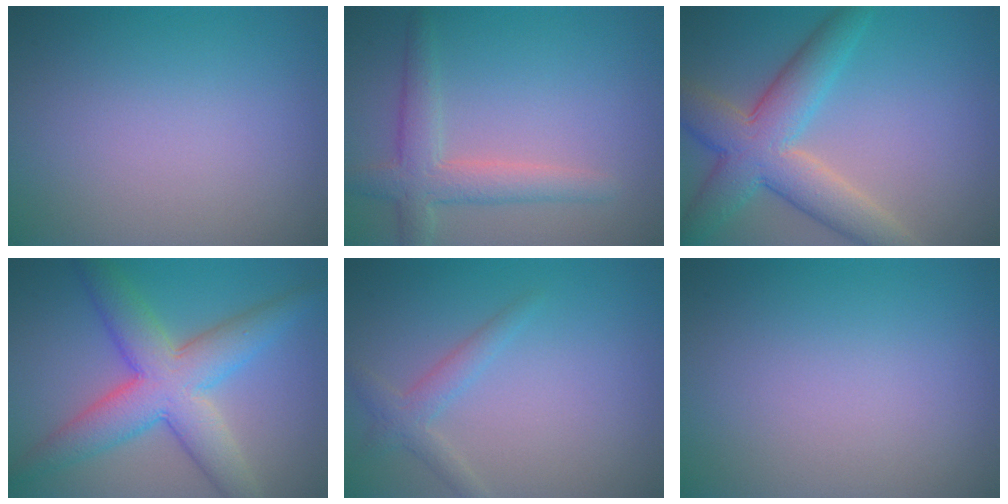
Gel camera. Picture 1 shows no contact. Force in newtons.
{"total": 3.7, "press": 3.7, "slide": 0.3}
{"total": 7.3, "press": 7.3, "slide": 0.4}
{"total": 7.8, "press": 7.8, "slide": 0.3}
{"total": 1.9, "press": 1.9, "slide": 0.1}
{"total": 0.0}